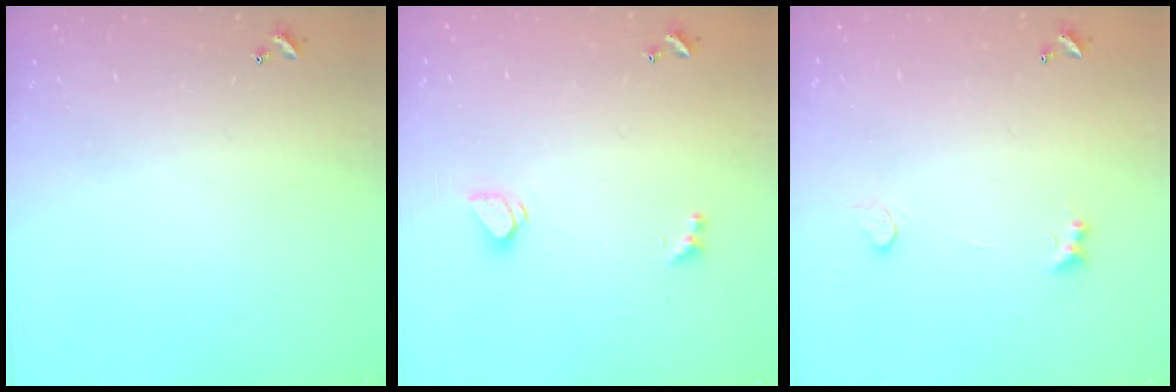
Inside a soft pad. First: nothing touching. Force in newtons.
{"total": 1.5, "press": 1.4, "slide": 0.5}
{"total": 1.4, "press": 1.1, "slide": 0.9}